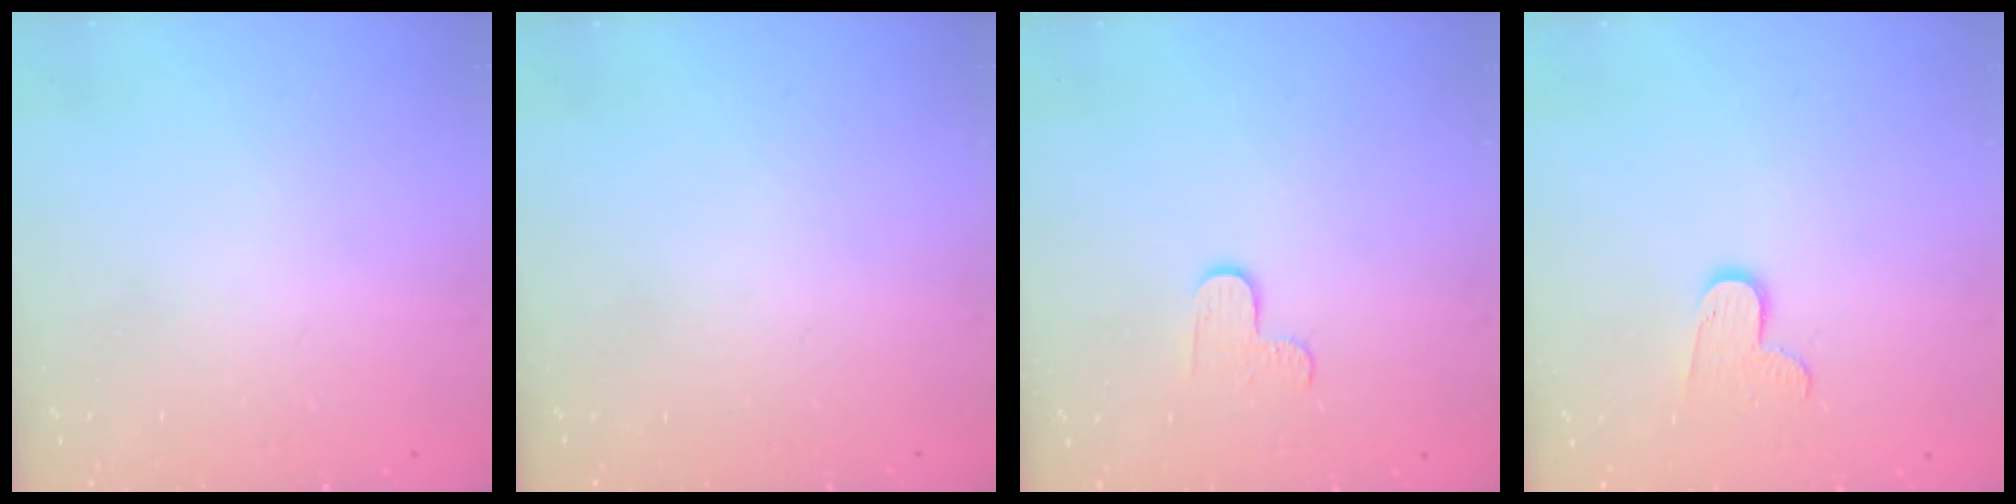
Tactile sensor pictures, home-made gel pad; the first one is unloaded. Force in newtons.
{"total": 0.0}
{"total": 2.9, "press": 2.9, "slide": 0.3}
{"total": 7.6, "press": 7.6, "slide": 0.5}